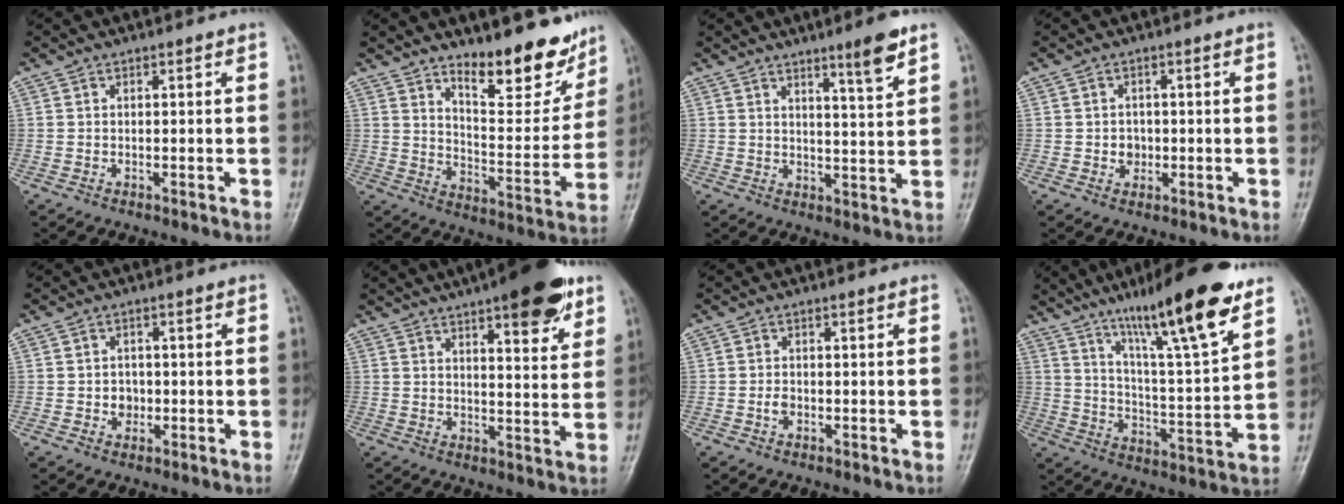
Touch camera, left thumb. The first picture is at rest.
{"total": 15.2, "force": [11.2, 5.3, 8.8], "torque": [-0.079, -0.086, 0.175]}
{"total": 6.5, "force": [4.4, 0.2, 4.8], "torque": [-0.069, -0.034, 0.068]}
{"total": 2.5, "force": [-0.3, 2.2, 1.1], "torque": [-0.002, 0.005, -0.003]}
{"total": 2.7, "force": [-0.4, 2.4, 1.3], "torque": [-0.002, 0.006, -0.005]}
{"total": 10.5, "force": [6.2, 3.2, 7.9], "torque": [-0.085, -0.026, 0.080]}
{"total": 1.3, "force": [-0.3, 0.9, 0.9], "torque": [-0.014, 0.001, -0.006]}
{"total": 20.7, "force": [13.3, 2.8, 15.6], "torque": [-0.230, -0.057, 0.219]}